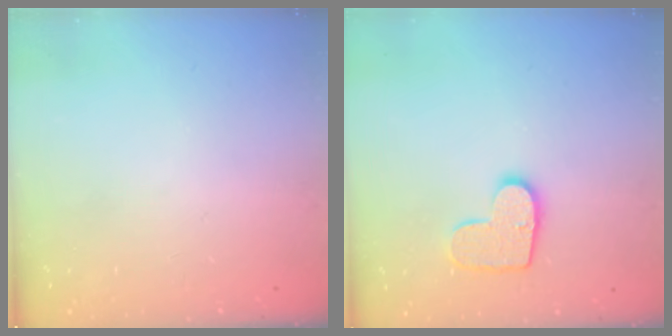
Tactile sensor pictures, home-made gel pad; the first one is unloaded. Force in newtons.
{"total": 10.4, "press": 10.4, "slide": 0.5}